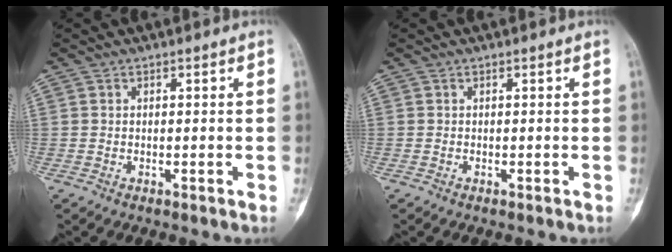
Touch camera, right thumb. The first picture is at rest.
{"total": 0.0}